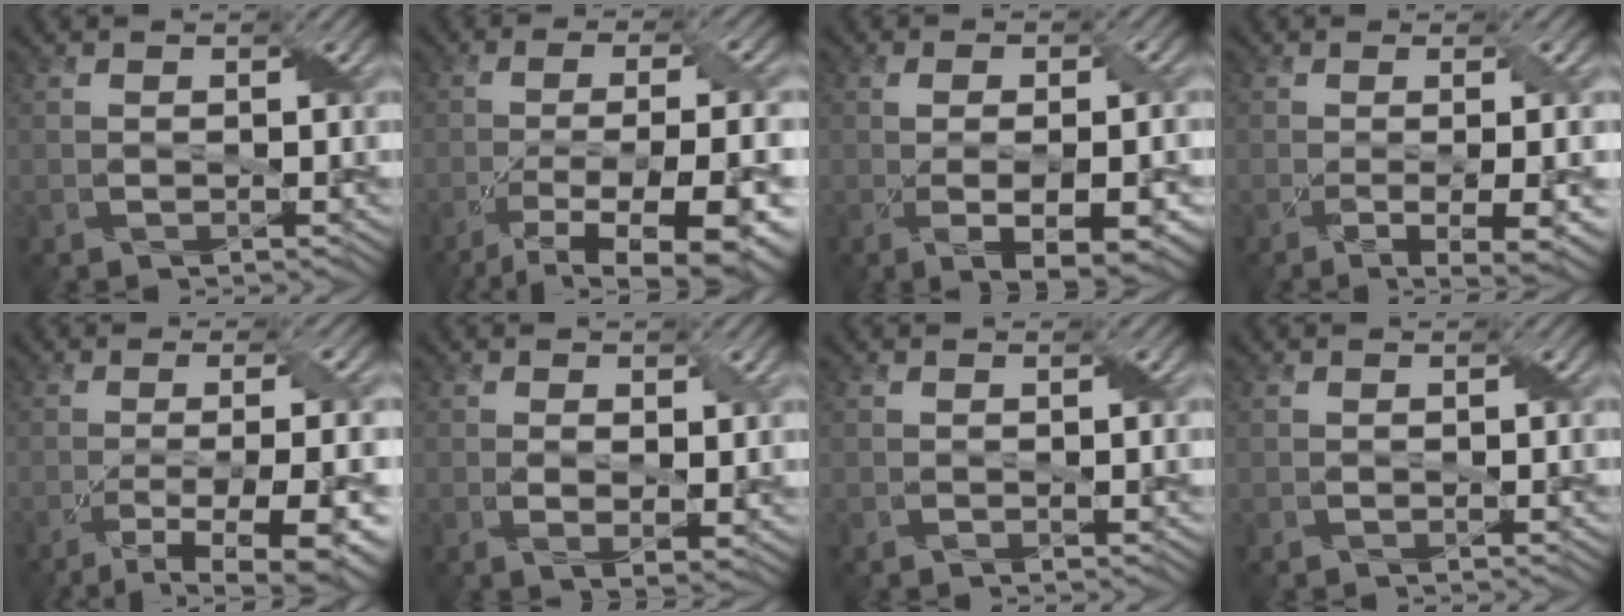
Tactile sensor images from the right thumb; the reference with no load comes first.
{"total": 13.6, "force": [-6.7, 3.4, 11.3], "torque": [-0.183, -0.007, -0.097]}
{"total": 7.4, "force": [-1.7, 2.5, 6.8], "torque": [-0.109, -0.014, -0.007]}
{"total": 7.0, "force": [-1.5, 1.4, 6.7], "torque": [-0.099, -0.006, -0.012]}
{"total": 11.4, "force": [-5.0, 2.4, 10.0], "torque": [-0.153, -0.009, -0.069]}
{"total": 3.1, "force": [0.6, 1.3, 2.7], "torque": [-0.058, -0.009, 0.015]}
{"total": 0.0}
{"total": 0.0}